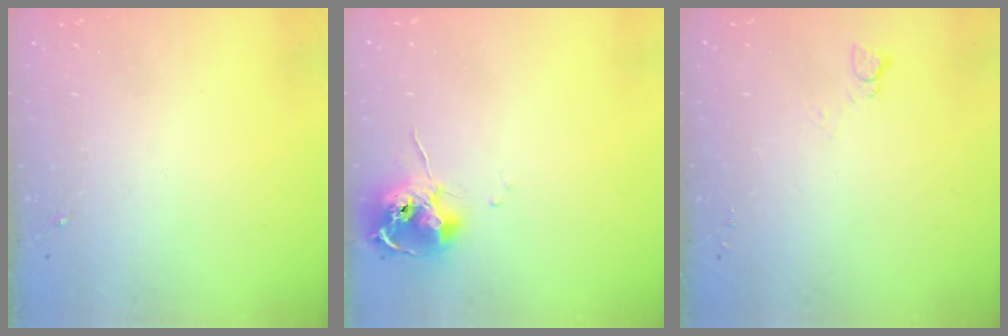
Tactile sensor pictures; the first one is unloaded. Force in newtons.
{"total": 11.7, "press": 11.7, "slide": 0.7}
{"total": 2.8, "press": 2.7, "slide": 0.3}